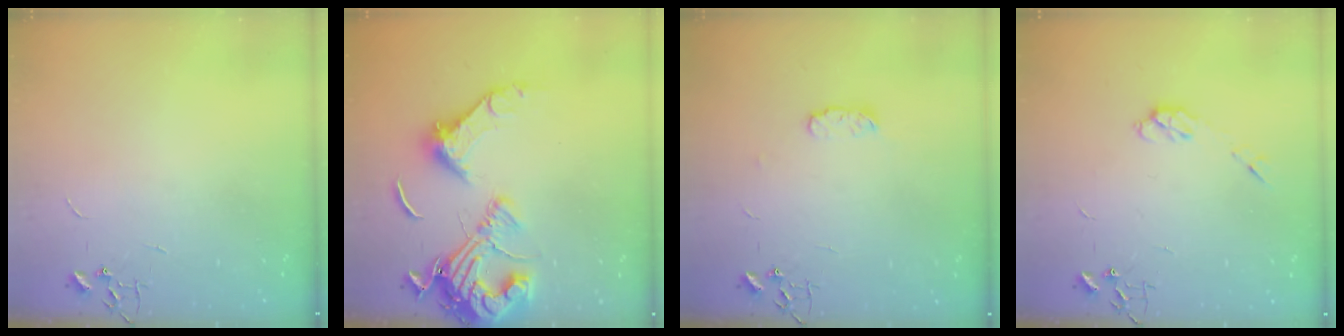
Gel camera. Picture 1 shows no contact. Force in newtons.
{"total": 19.3, "press": 19.1, "slide": 2.7}
{"total": 5.8, "press": 5.8, "slide": 0.3}
{"total": 5.1, "press": 5.1, "slide": 0.5}